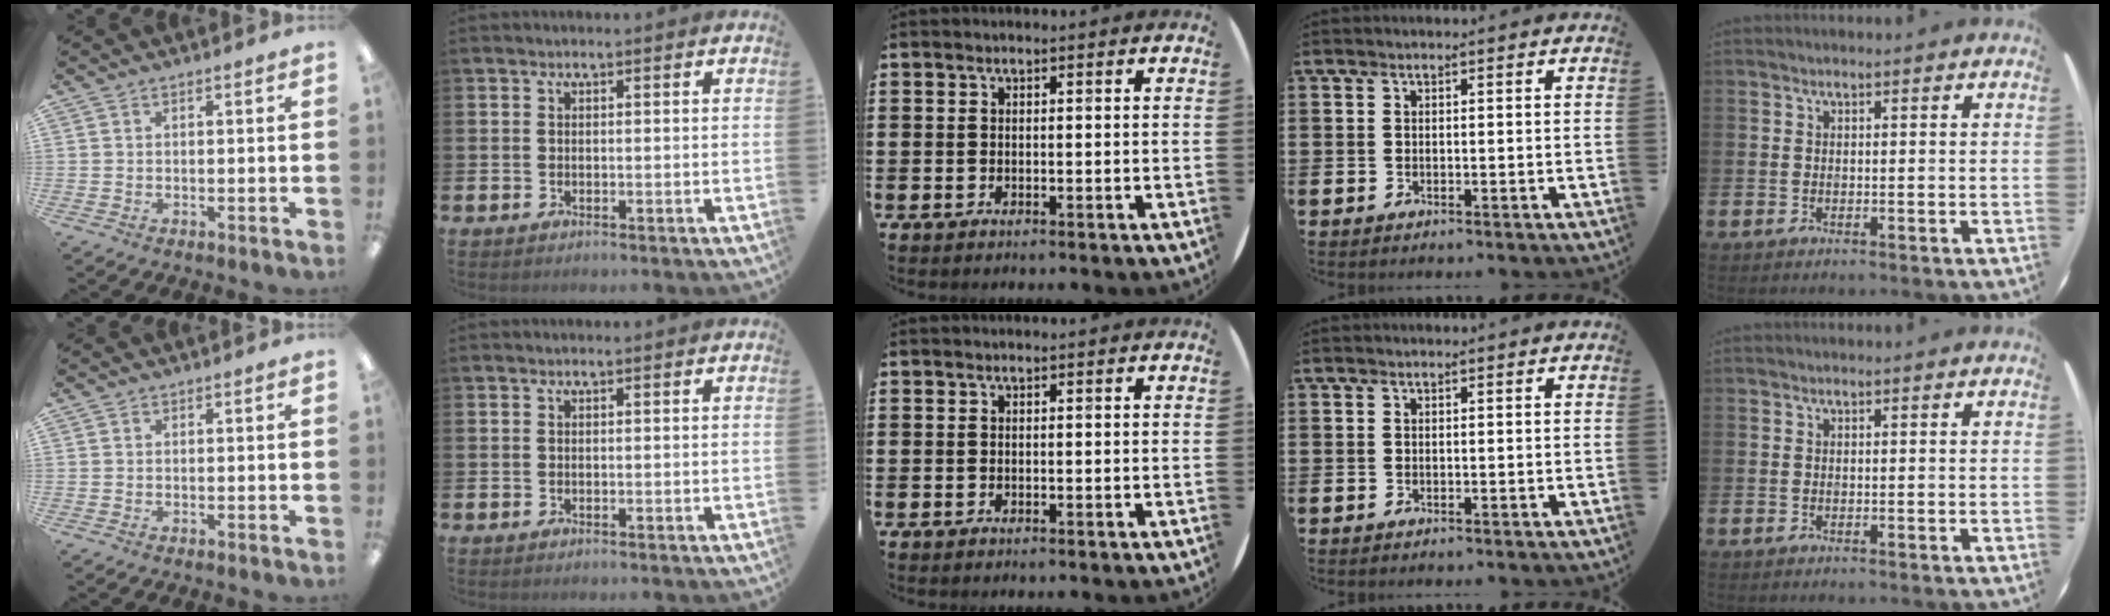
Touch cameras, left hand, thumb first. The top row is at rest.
{}